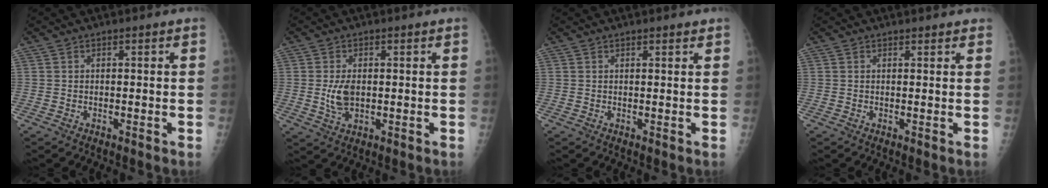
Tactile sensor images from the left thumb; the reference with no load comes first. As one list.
[{"total": 4.7, "force": [0.3, 2.6, 3.9], "torque": [-0.075, -0.008, 0.012]}, {"total": 1.4, "force": [1.2, 0.2, 0.6], "torque": [-0.004, -0.004, 0.017]}, {"total": 1.6, "force": [1.5, 0.4, 0.4], "torque": [0.000, -0.005, 0.015]}]